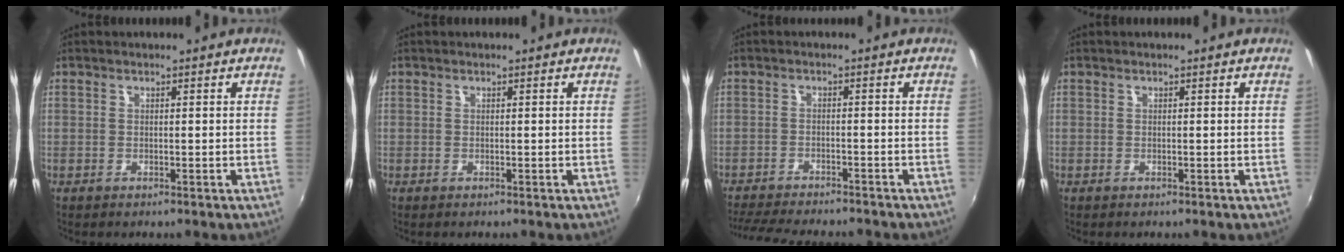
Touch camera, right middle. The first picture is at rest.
{"total": 0.0}
{"total": 11.7, "force": [-10.6, 1.9, 4.6], "torque": [-0.112, -0.022, -0.166]}
{"total": 0.0}